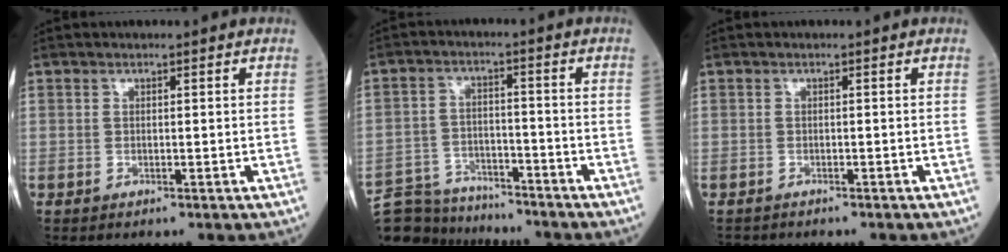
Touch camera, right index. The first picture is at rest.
{"total": 12.2, "force": [-11.5, 3.7, 1.6], "torque": [-0.036, 0.019, -0.183]}
{"total": 1.4, "force": [-1.3, 0.5, 0.0], "torque": [-0.007, -0.003, -0.023]}